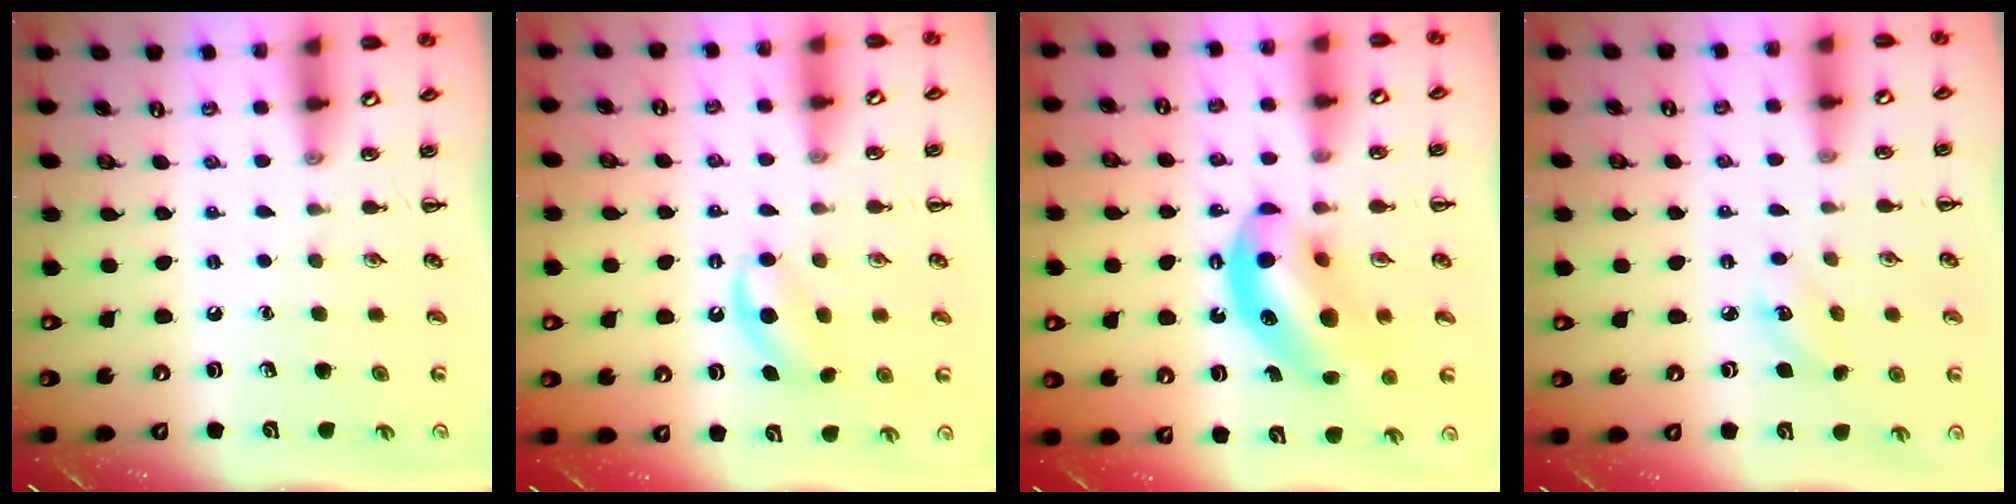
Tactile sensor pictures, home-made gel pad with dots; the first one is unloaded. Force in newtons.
{"total": 5.5, "press": 5.3, "slide": 1.6}
{"total": 14.2, "press": 13.7, "slide": 3.6}
{"total": 3.5, "press": 3.4, "slide": 0.8}